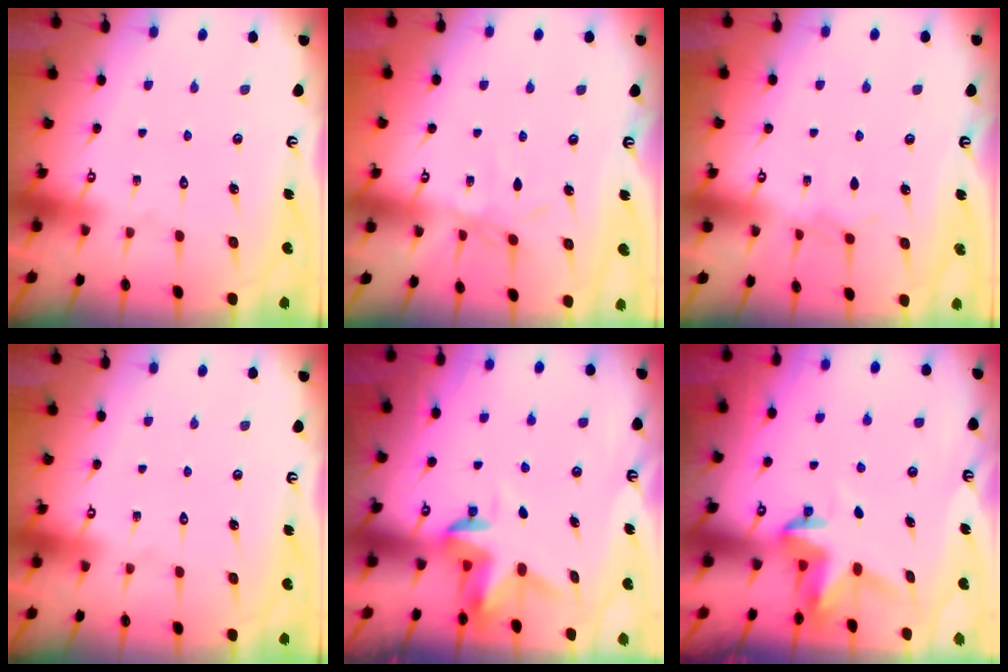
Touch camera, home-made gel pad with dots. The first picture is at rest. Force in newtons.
{"total": 3.0, "press": 3.0, "slide": 0.1}
{"total": 4.1, "press": 4.1, "slide": 0.5}
{"total": 0.0}
{"total": 3.3, "press": 3.3, "slide": 0.4}
{"total": 3.8, "press": 3.8, "slide": 0.3}